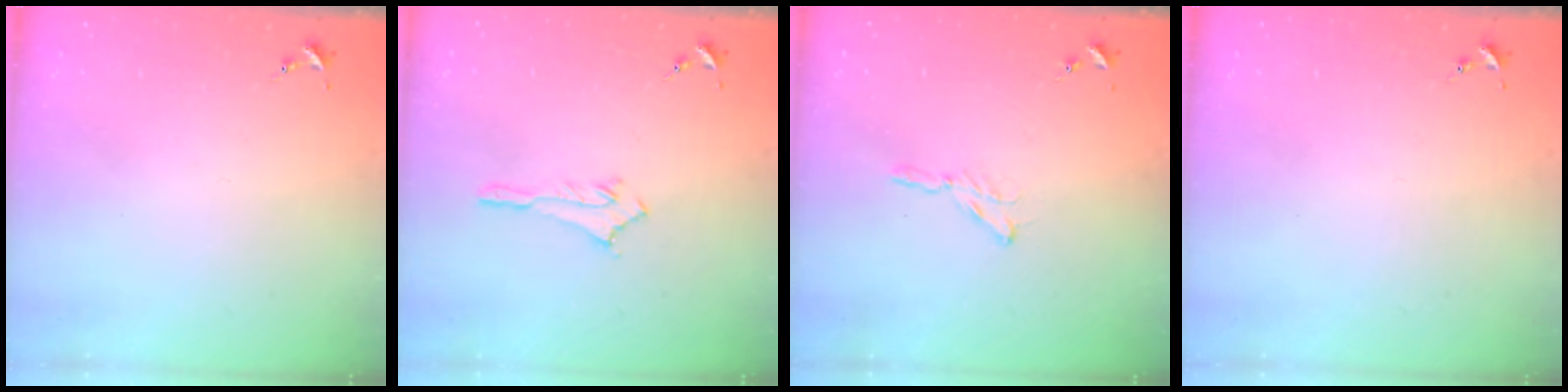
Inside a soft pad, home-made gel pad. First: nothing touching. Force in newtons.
{"total": 2.9, "press": 2.9, "slide": 0.2}
{"total": 2.9, "press": 2.9, "slide": 0.3}
{"total": 0.0}